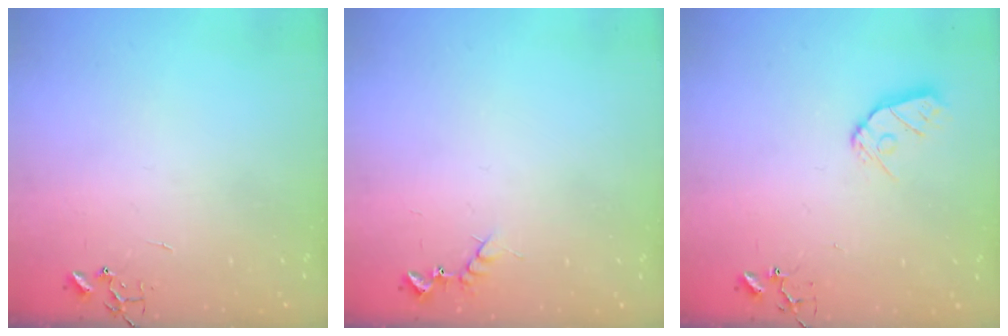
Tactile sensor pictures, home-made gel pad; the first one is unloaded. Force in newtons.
{"total": 6.0, "press": 6.0, "slide": 0.6}
{"total": 8.6, "press": 8.5, "slide": 0.7}